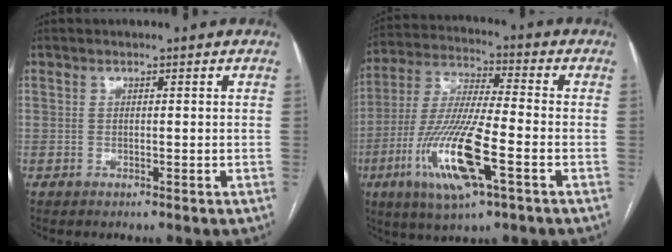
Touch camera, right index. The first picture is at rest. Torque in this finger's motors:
{"motor_torque": [1.44, -0.70, 0.54, 0.21]}